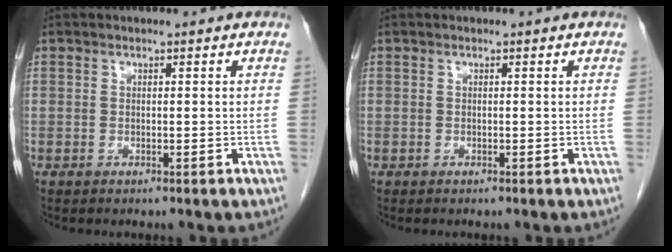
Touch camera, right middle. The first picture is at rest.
{"total": 0.0}